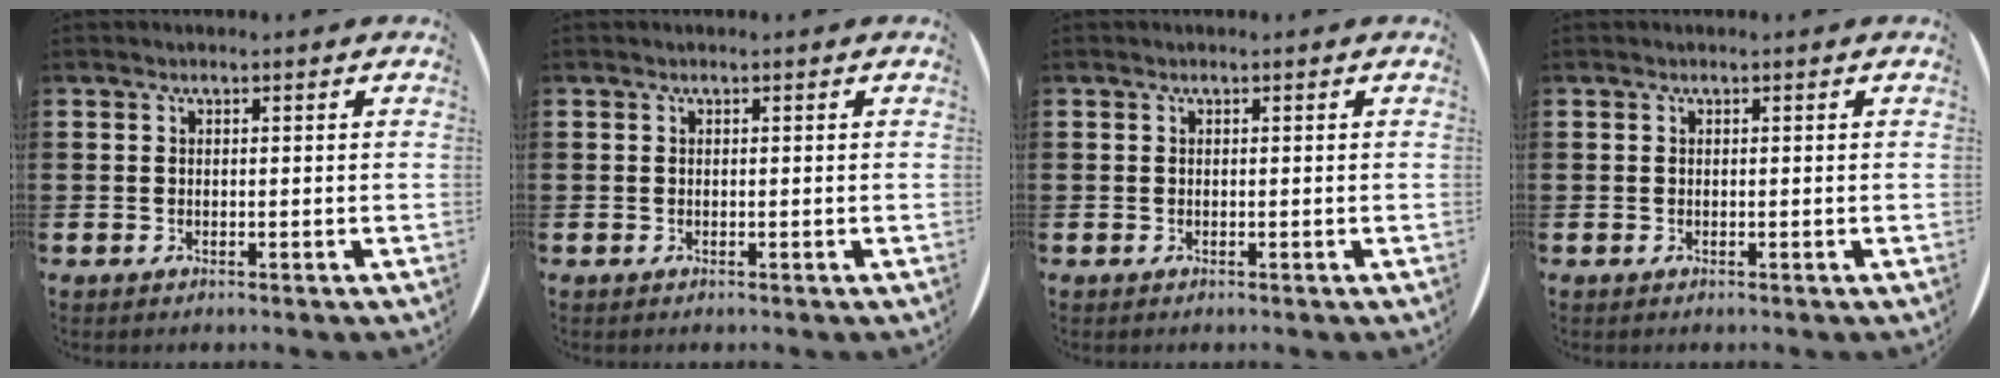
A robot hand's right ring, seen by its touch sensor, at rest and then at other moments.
{"total": 0.0}
{"total": 0.0}
{"total": 0.0}